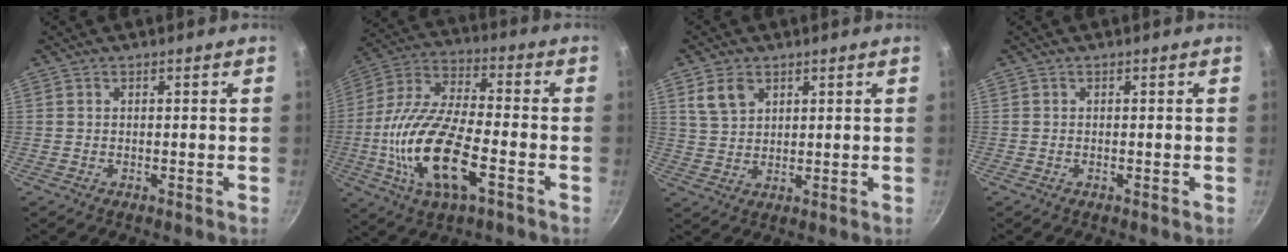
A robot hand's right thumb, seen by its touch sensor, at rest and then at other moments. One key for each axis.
{"total": 19.4, "fx": -5.6, "fy": 7.8, "fz": 16.9, "tx": -0.330, "ty": 0.023, "tz": -0.117}
{"total": 5.5, "fx": 2.8, "fy": 3.7, "fz": 3.0, "tx": -0.042, "ty": -0.006, "tz": 0.058}
{"total": 0.0}